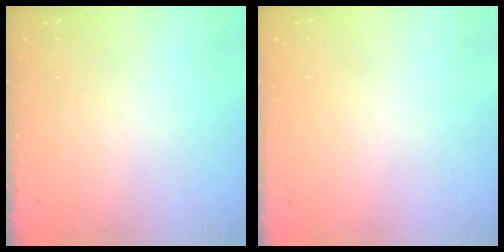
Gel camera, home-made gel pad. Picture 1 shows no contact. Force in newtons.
{"total": 0.9, "press": 0.9, "slide": 0.1}